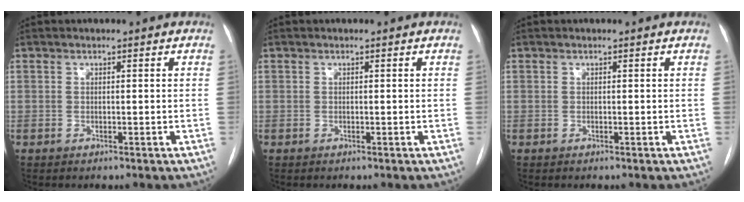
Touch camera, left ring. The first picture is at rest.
{"total": 0.0}
{"total": 0.0}